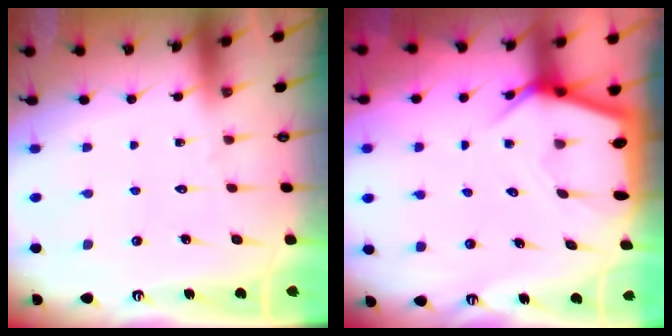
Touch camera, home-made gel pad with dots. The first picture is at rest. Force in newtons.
{"total": 5.3, "press": 5.3, "slide": 0.6}